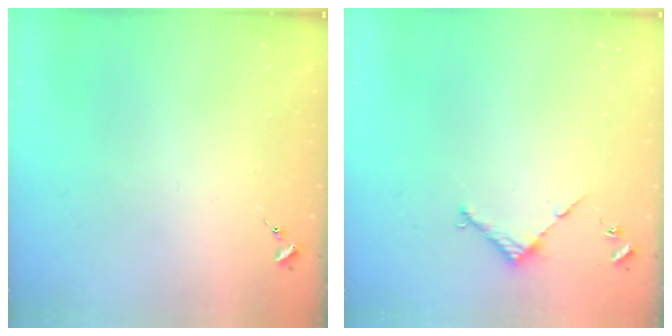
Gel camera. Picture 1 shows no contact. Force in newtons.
{"total": 2.9, "press": 2.8, "slide": 0.2}